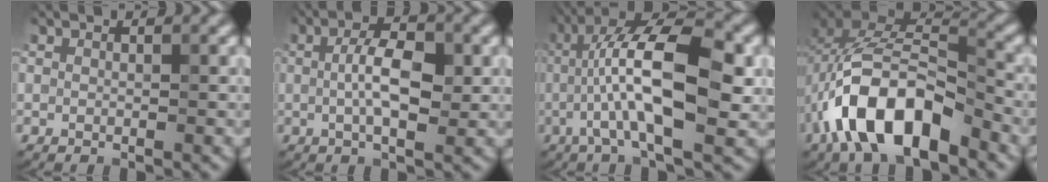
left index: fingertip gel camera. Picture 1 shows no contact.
{"total": 4.9, "force": [0.2, 1.7, 4.6], "torque": [-0.085, 0.003, 0.000]}
{"total": 10.7, "force": [-0.6, 3.0, 10.3], "torque": [-0.184, 0.025, -0.018]}
{"total": 10.5, "force": [-4.9, 5.2, 7.7], "torque": [-0.136, 0.010, -0.092]}